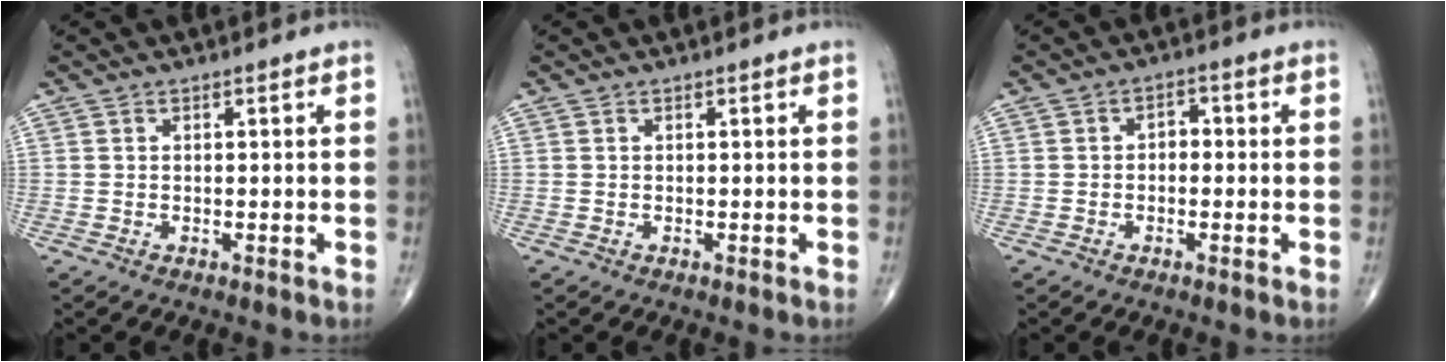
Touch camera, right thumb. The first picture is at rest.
{"total": 0.0}
{"total": 2.6, "force": [-0.2, 1.8, 1.8], "torque": [-0.013, 0.012, -0.010]}